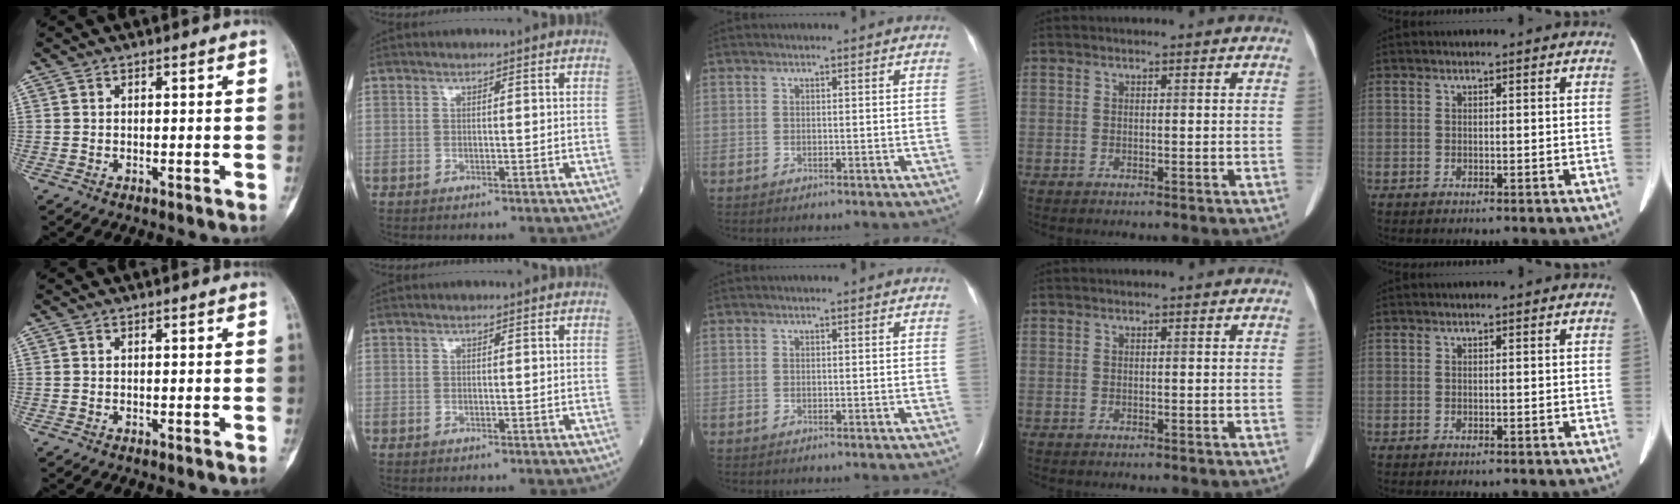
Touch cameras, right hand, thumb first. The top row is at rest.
{}